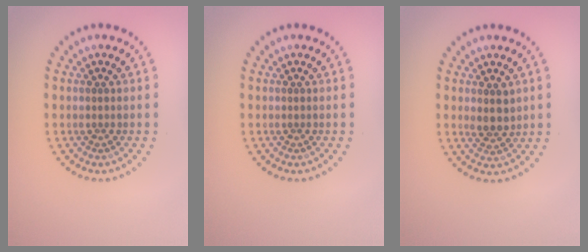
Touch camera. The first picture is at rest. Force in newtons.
{"total": 0.0}
{"total": 2.0, "press": 1.8, "slide": 0.9}